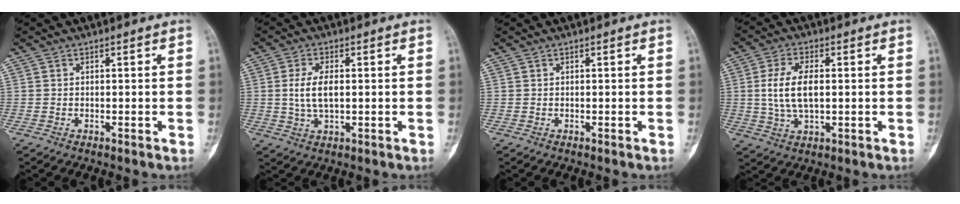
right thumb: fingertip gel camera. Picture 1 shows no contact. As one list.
[{"total": 5.8, "force": [0.4, 2.8, 5.1], "torque": [-0.102, 0.000, 0.008]}, {"total": 0.0}, {"total": 8.6, "force": [0.6, 4.3, 7.5], "torque": [-0.152, 0.002, 0.013]}]